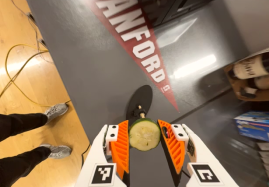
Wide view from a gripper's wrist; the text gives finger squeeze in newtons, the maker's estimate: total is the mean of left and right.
{"total": 8.2, "left": 8.4, "right": 7.9}